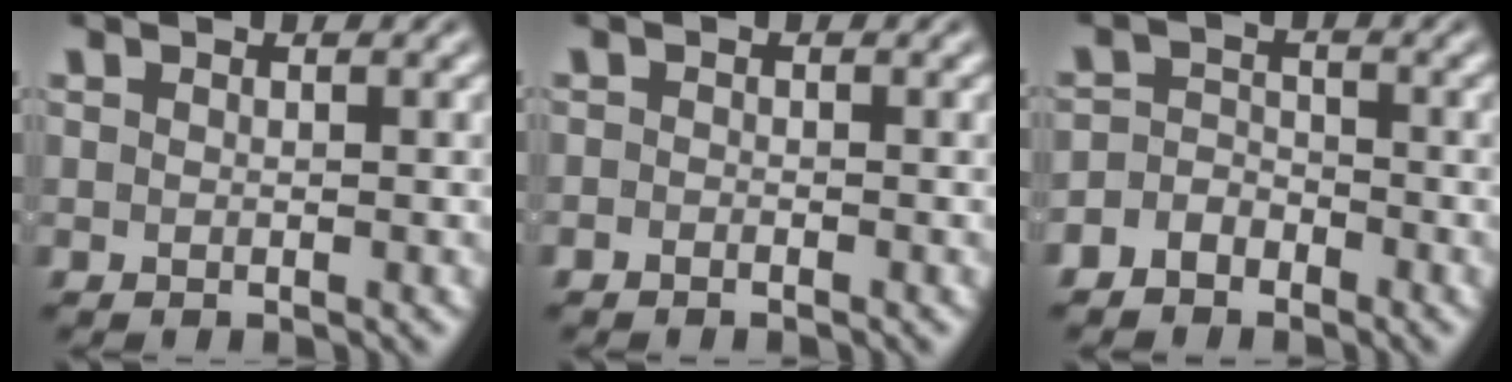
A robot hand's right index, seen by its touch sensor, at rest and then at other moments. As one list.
[{"total": 0.9, "force": [-0.9, -0.3, -0.2], "torque": [0.004, -0.006, -0.013]}, {"total": 4.0, "force": [-2.9, 2.6, 0.8], "torque": [-0.013, -0.014, -0.048]}]